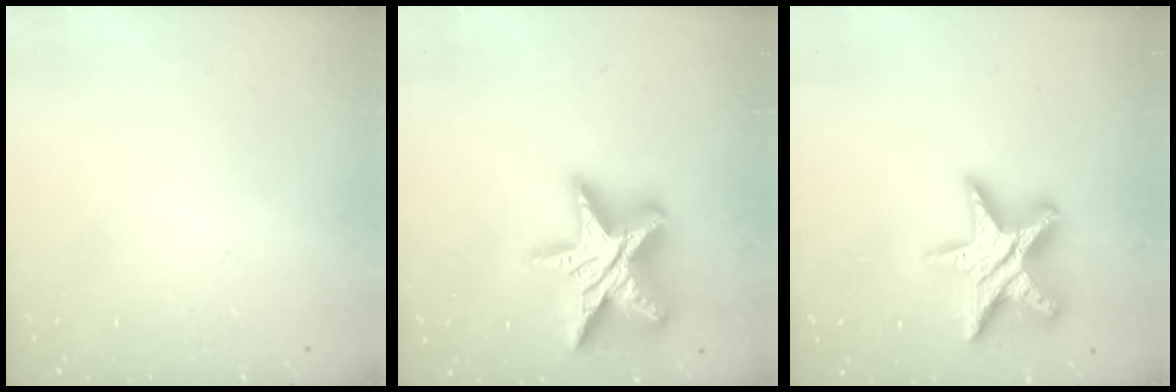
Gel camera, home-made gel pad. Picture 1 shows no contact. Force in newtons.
{"total": 24.6, "press": 24.5, "slide": 2.2}
{"total": 17.6, "press": 17.5, "slide": 1.8}